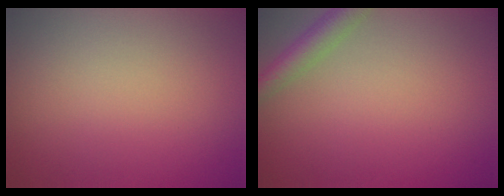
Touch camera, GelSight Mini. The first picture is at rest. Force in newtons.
{"total": 2.6, "press": 2.6, "slide": 0.2}